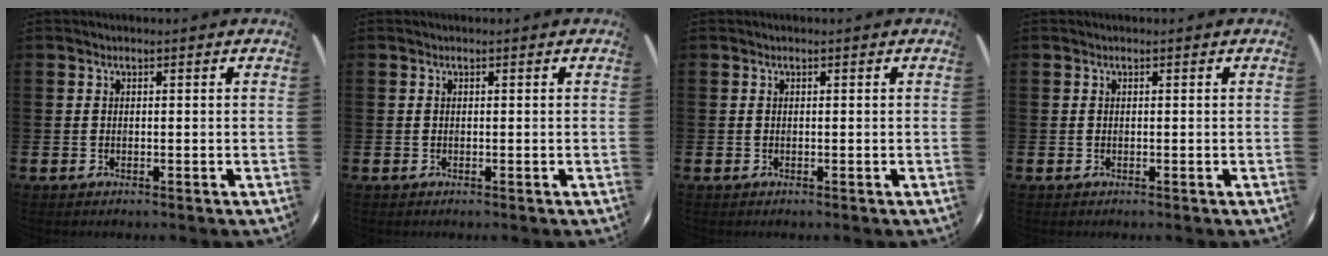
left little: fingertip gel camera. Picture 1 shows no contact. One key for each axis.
{"total": 0.0}
{"total": 0.0}
{"total": 0.0}